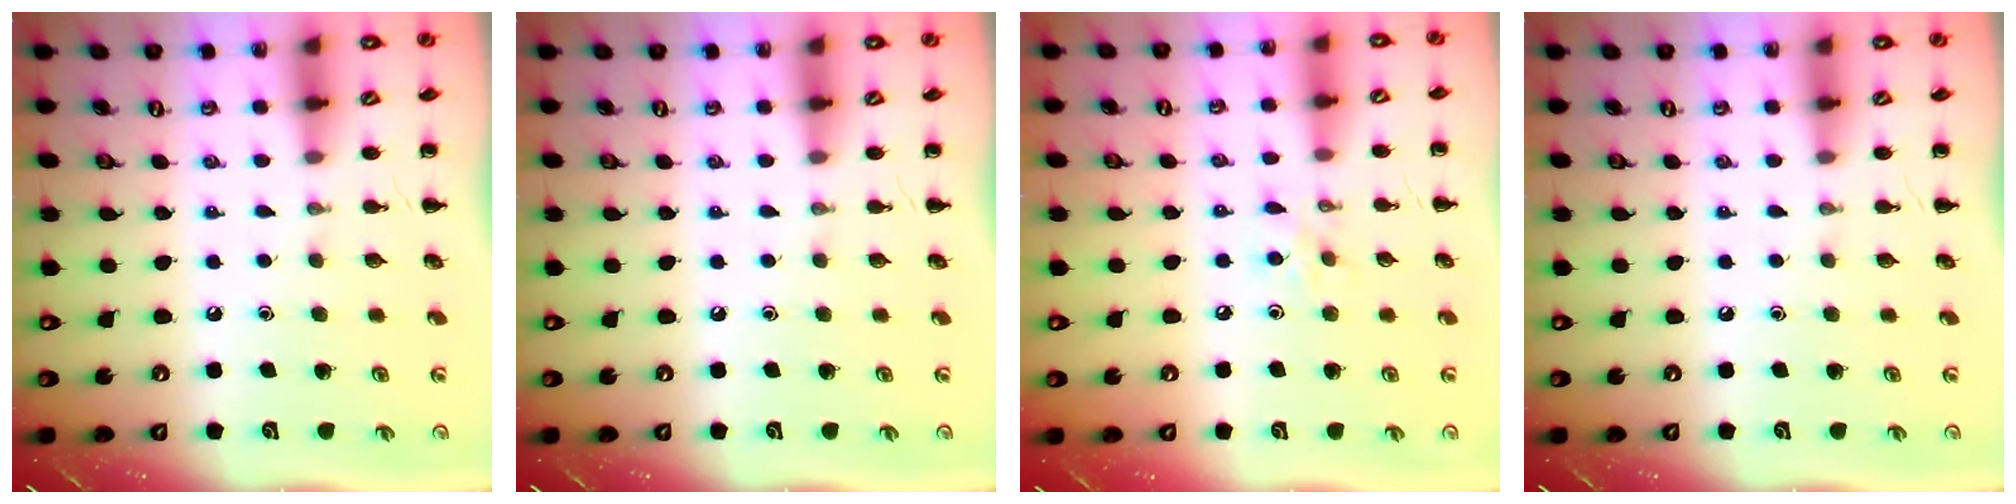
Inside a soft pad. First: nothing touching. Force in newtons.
{"total": 0.0}
{"total": 6.1, "press": 5.7, "slide": 2.0}
{"total": 0.0}